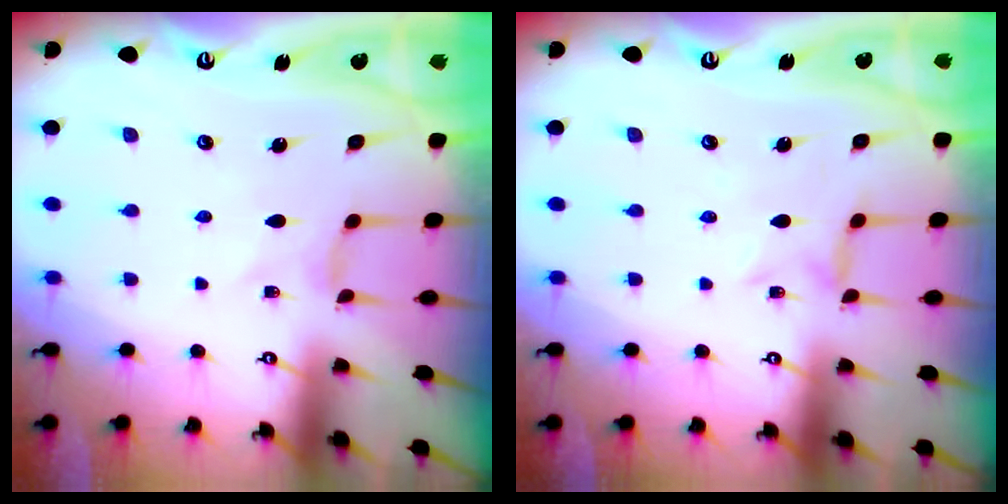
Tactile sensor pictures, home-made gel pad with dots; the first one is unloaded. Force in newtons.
{"total": 0.6, "press": 0.5, "slide": 0.2}